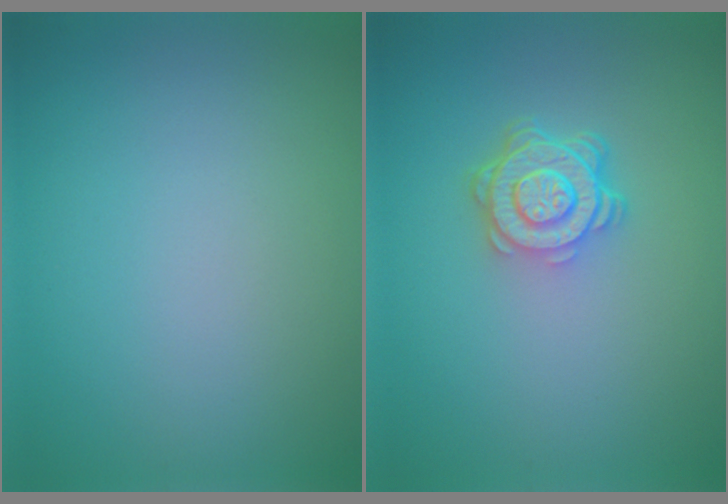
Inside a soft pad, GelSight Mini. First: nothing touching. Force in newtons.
{"total": 4.5, "press": 3.3, "slide": 3.0}